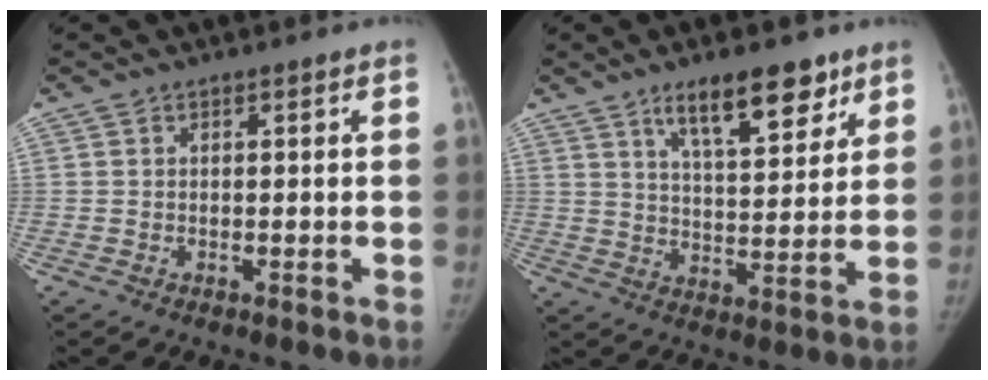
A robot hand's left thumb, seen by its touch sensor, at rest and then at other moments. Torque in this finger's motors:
{"motor_torque": [0.14, 0.15, 0.82, -0.55, 0.05]}